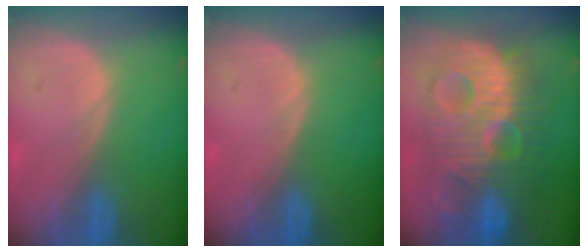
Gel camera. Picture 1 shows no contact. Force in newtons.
{"total": 0.0}
{"total": 13.7, "press": 13.6, "slide": 1.1}